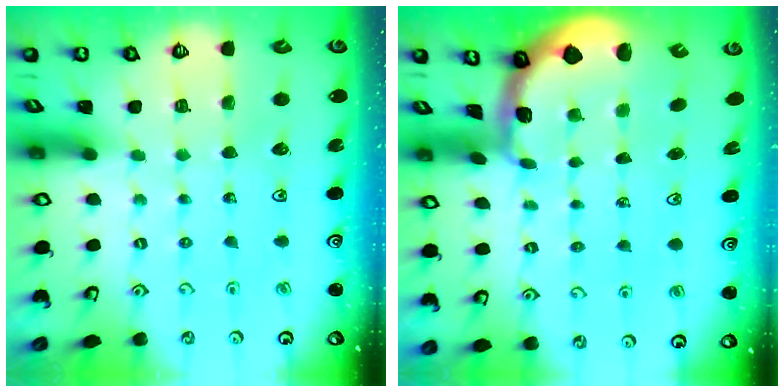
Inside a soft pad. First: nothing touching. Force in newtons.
{"total": 1.1, "press": 1.0, "slide": 0.4}